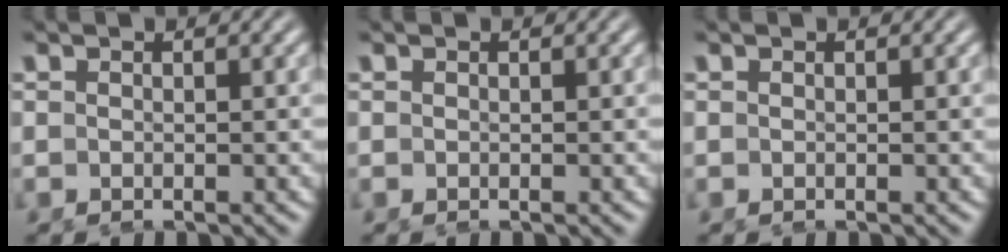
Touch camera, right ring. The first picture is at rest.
{"total": 0.0}
{"total": 0.0}